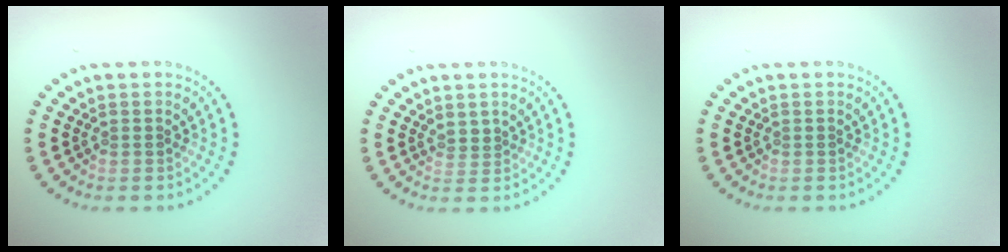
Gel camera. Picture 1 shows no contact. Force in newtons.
{"total": 1.0, "press": 0.6, "slide": 0.8}
{"total": 0.0}